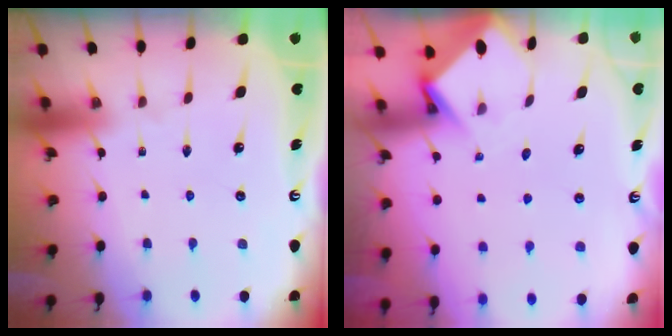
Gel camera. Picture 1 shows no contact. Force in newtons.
{"total": 3.4, "press": 3.3, "slide": 0.2}